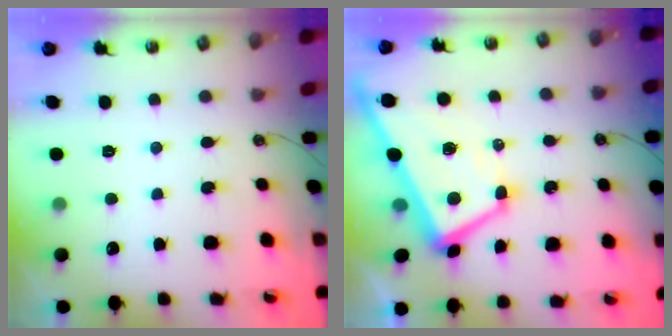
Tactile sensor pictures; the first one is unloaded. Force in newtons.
{"total": 6.3, "press": 6.2, "slide": 1.2}